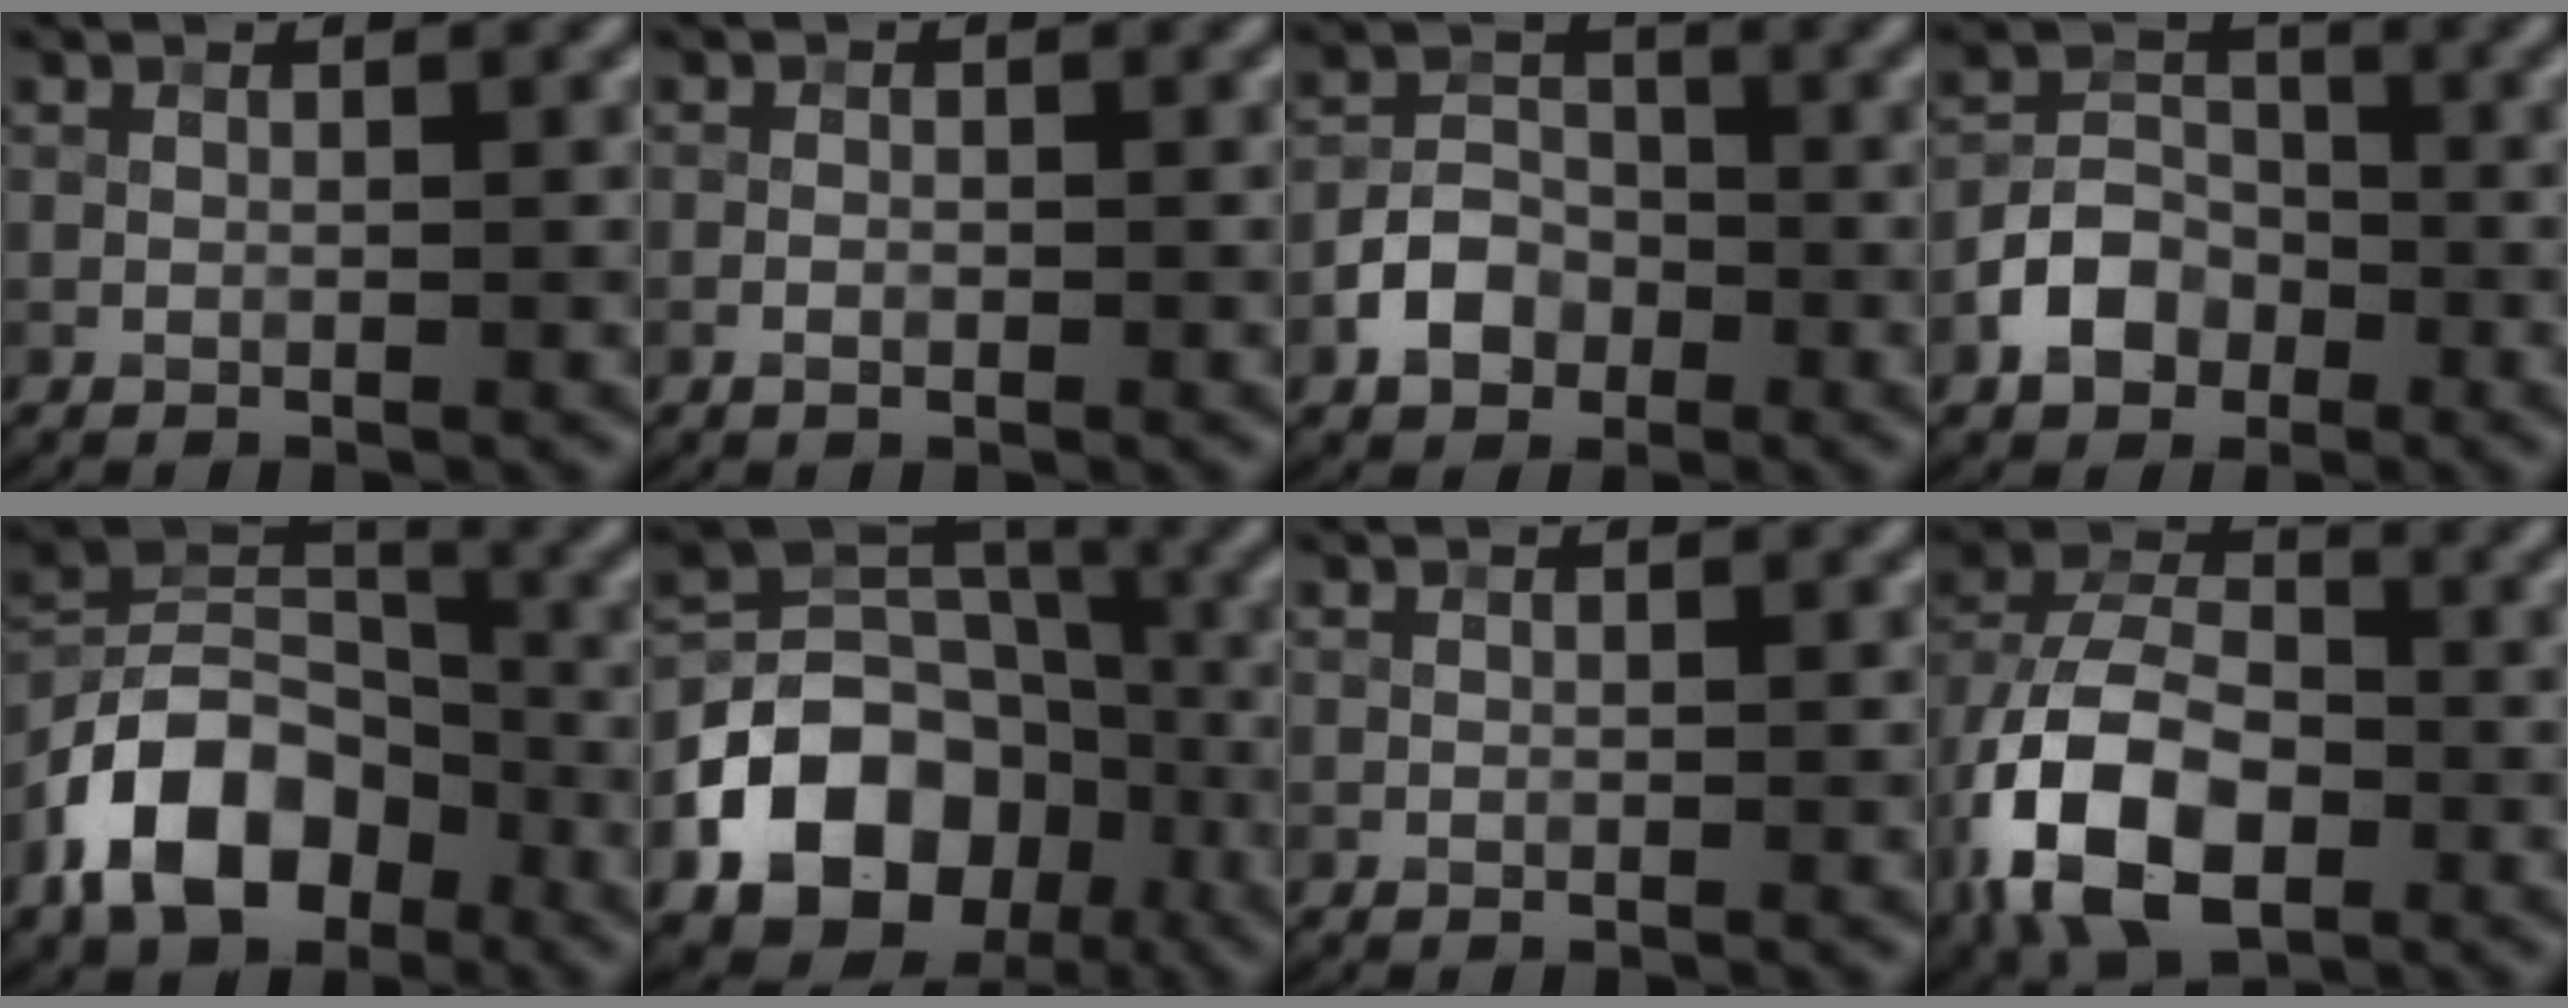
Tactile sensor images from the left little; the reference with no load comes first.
{"total": 1.2, "force": [-0.6, 0.7, 0.7], "torque": [-0.010, 0.003, -0.012]}
{"total": 4.1, "force": [-2.1, 3.0, 1.8], "torque": [-0.033, 0.006, -0.040]}
{"total": 4.6, "force": [-2.4, 3.4, 2.0], "torque": [-0.035, 0.005, -0.048]}
{"total": 10.5, "force": [-5.4, 6.5, 6.2], "torque": [-0.111, 0.010, -0.113]}
{"total": 12.9, "force": [-5.4, 9.9, 6.1], "torque": [-0.104, 0.004, -0.113]}
{"total": 0.0}
{"total": 12.3, "force": [-4.8, 7.5, 8.4], "torque": [-0.173, -0.010, -0.096]}